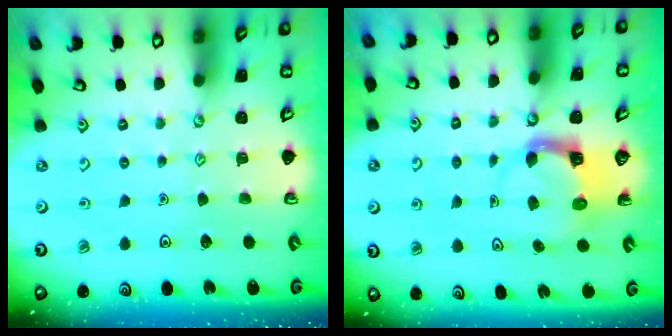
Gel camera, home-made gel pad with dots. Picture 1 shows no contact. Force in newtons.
{"total": 3.8, "press": 3.8, "slide": 0.3}